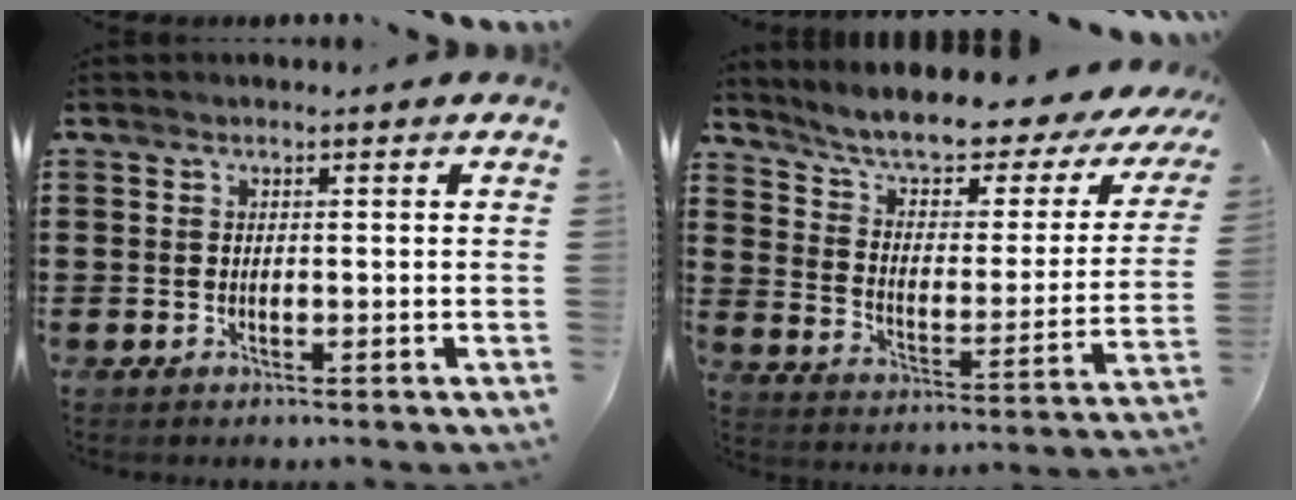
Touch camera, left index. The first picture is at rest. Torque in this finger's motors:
{"motor_torque": [2.14, 0.00, 1.05, 0.21]}